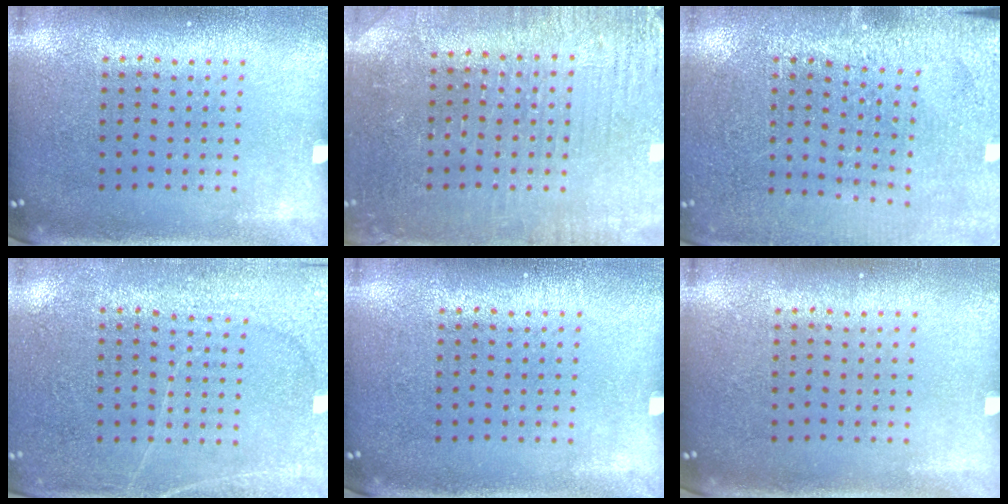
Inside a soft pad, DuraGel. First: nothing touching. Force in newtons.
{"total": 3.0, "press": 2.9, "slide": 0.7}
{"total": 2.8, "press": 2.8, "slide": 0.1}
{"total": 2.8, "press": 2.7, "slide": 0.8}
{"total": 0.0}
{"total": 0.0}